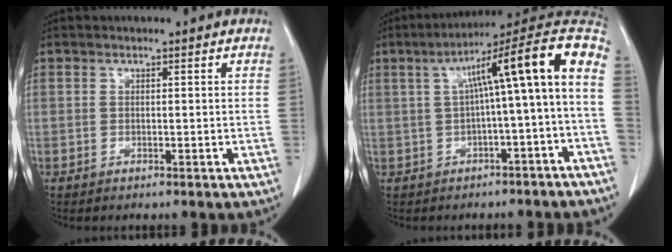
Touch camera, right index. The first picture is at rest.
{"total": 13.8, "force": [0.6, 0.0, 13.8], "torque": [-0.198, 0.050, 0.006]}